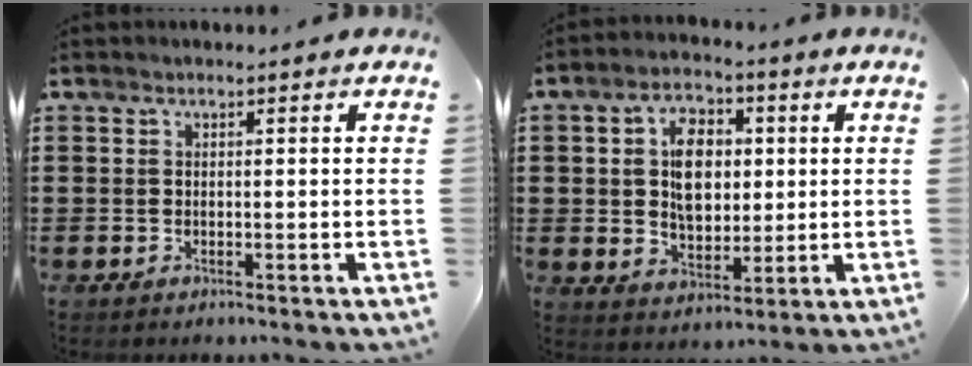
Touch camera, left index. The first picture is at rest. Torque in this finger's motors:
{"motor_torque": [1.15, 0.99, 0.43, 0.06]}